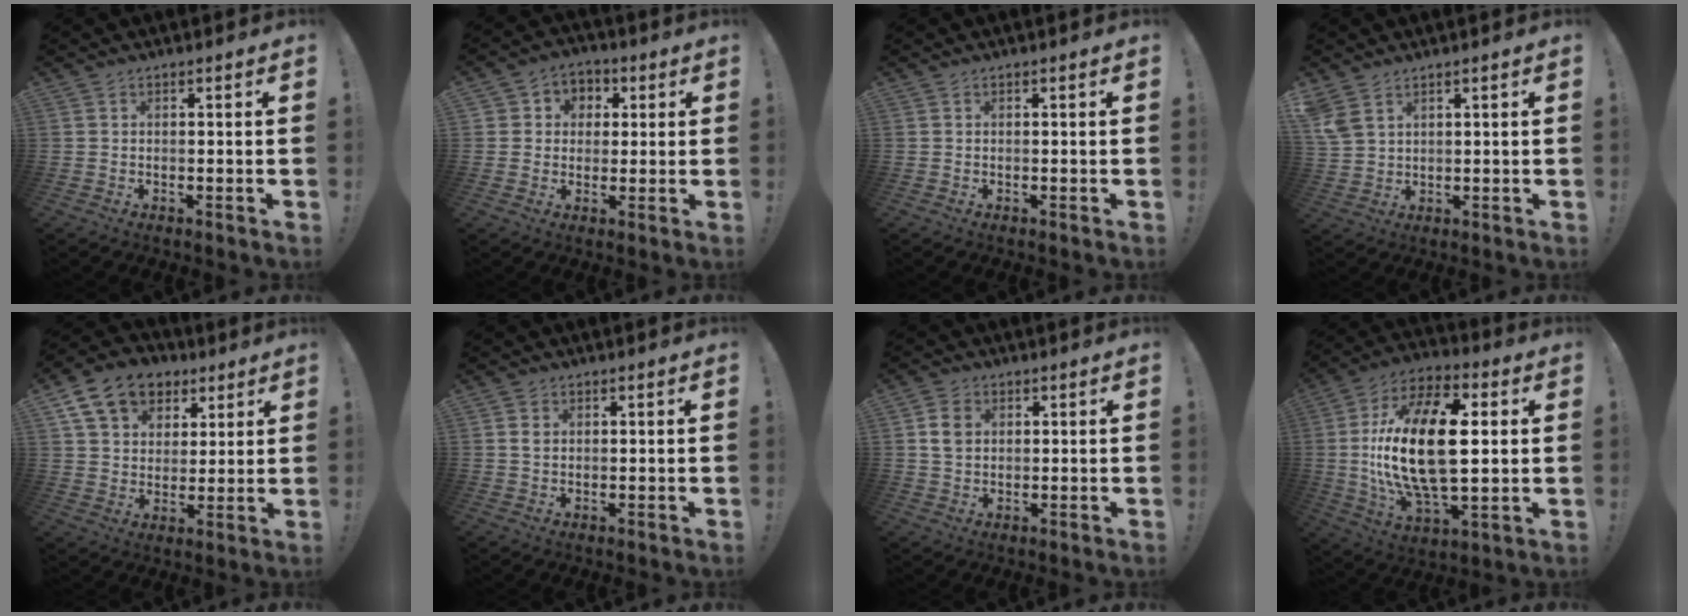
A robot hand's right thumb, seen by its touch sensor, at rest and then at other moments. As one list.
[{"total": 6.1, "force": [-0.1, 5.9, 1.4], "torque": [-0.017, 0.009, 0.001]}, {"total": 0.0}, {"total": 5.6, "force": [3.3, 3.4, 2.9], "torque": [-0.066, -0.010, 0.069]}, {"total": 14.9, "force": [7.9, 10.7, 6.6], "torque": [-0.106, -0.033, 0.152]}, {"total": 1.6, "force": [0.4, 1.3, 0.7], "torque": [-0.014, 0.003, 0.008]}, {"total": 5.3, "force": [1.1, 4.3, 3.0], "torque": [-0.043, 0.006, 0.022]}, {"total": 25.7, "force": [1.5, 12.5, 22.4], "torque": [-0.438, -0.001, 0.020]}]